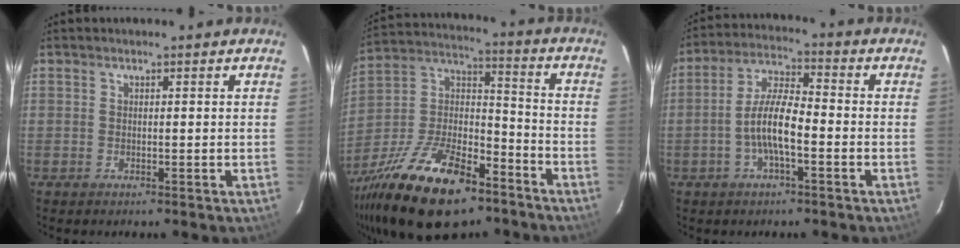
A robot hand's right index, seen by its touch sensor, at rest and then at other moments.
{"total": 25.7, "force": [-16.1, 11.1, 16.6], "torque": [-0.333, -0.009, -0.268]}
{"total": 8.5, "force": [-2.6, 2.2, 7.8], "torque": [-0.160, 0.010, -0.051]}